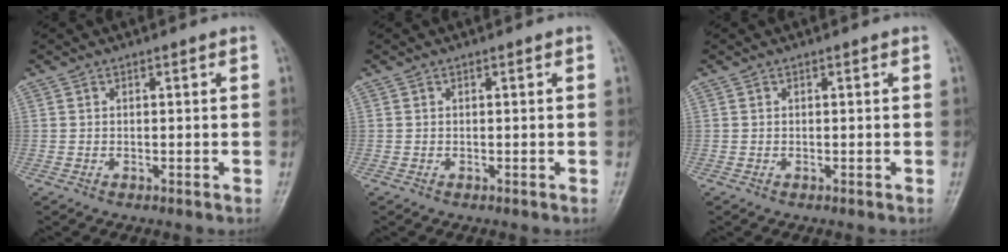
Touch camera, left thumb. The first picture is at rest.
{"total": 0.0}
{"total": 0.0}